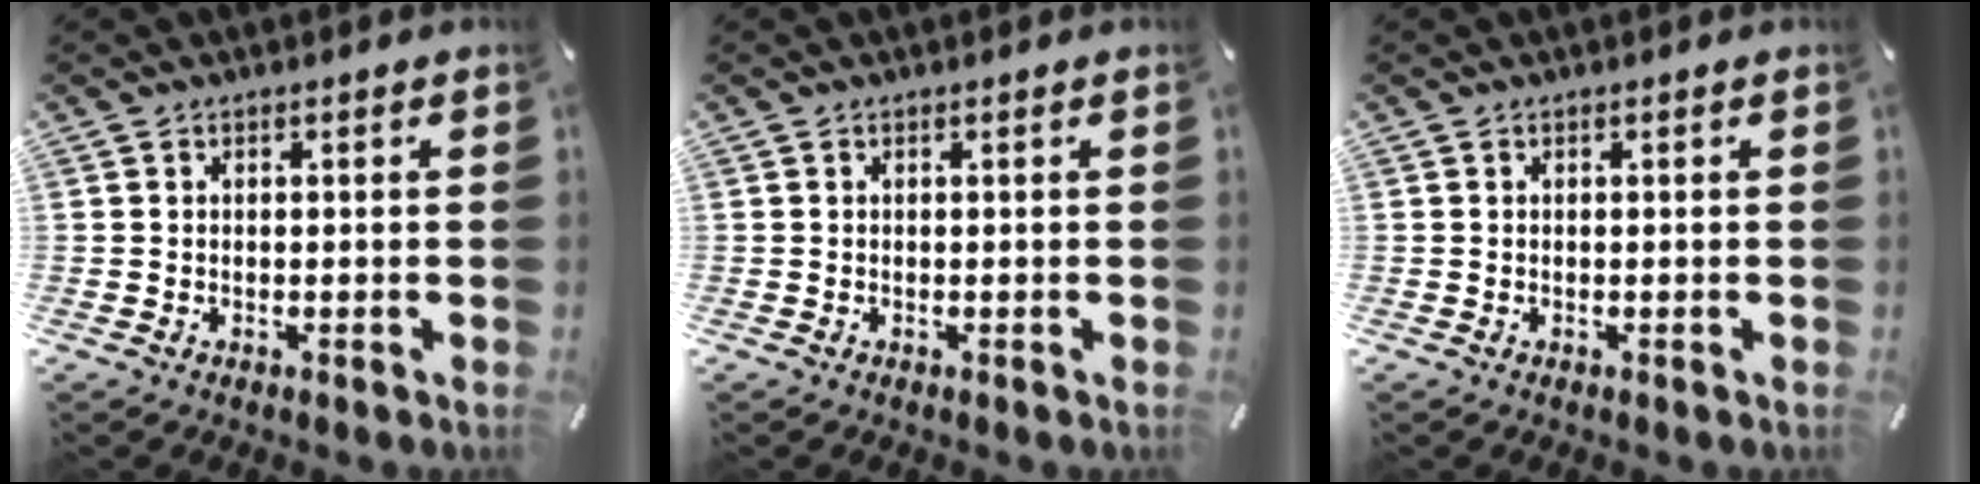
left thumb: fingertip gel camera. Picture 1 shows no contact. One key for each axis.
{"total": 0.0}
{"total": 0.0}